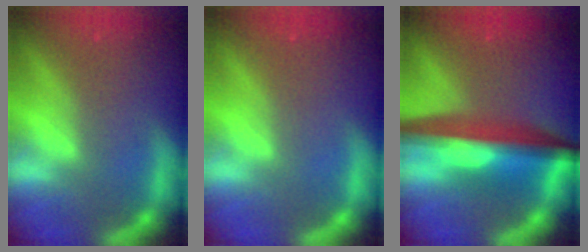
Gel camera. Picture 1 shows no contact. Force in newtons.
{"total": 0.0}
{"total": 10.0}